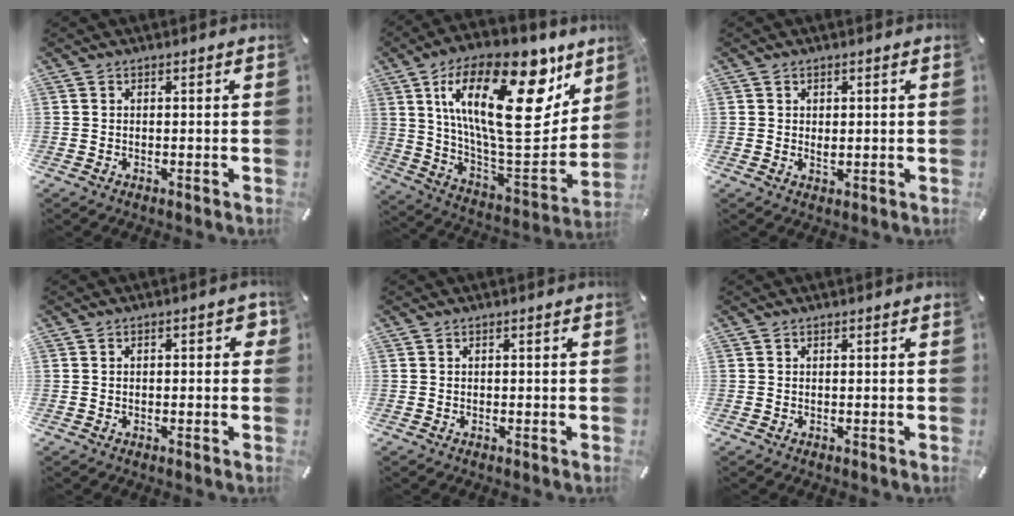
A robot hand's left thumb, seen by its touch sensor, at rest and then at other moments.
{"total": 30.0, "force": [13.6, 12.7, 23.5], "torque": [-0.388, -0.089, 0.229]}
{"total": 1.1, "force": [0.4, 0.8, 0.5], "torque": [-0.004, 0.000, 0.006]}
{"total": 2.7, "force": [0.0, 1.3, 2.3], "torque": [-0.027, 0.003, -0.005]}
{"total": 0.0}
{"total": 0.0}